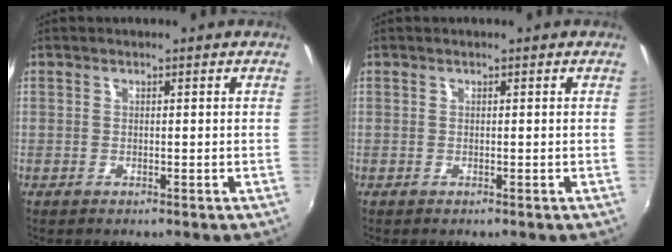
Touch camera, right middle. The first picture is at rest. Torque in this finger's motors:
{"motor_torque": [0.01, -0.06, 0.01, 0.00]}